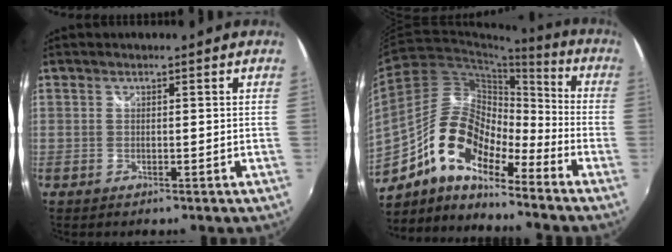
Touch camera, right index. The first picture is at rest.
{"total": 14.9, "force": [-9.9, 5.9, 9.4], "torque": [-0.170, 0.009, -0.197]}